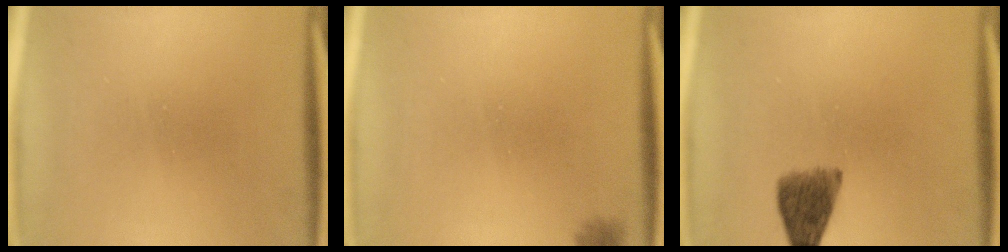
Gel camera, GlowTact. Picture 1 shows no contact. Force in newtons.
{"total": 1.6}
{"total": 4.3}